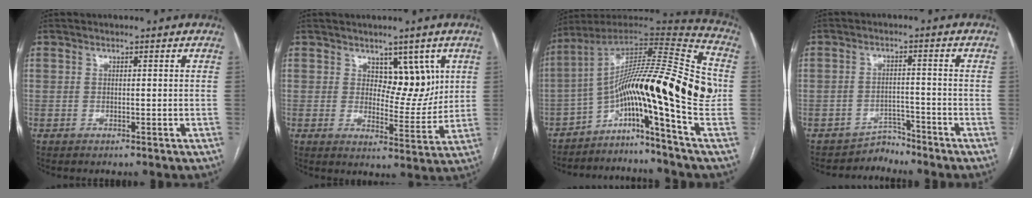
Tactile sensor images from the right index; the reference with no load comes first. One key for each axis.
{"total": 6.6, "fx": 3.1, "fy": 3.6, "fz": 4.6, "tx": -0.053, "ty": -0.003, "tz": 0.051}
{"total": 19.6, "fx": -4.2, "fy": 0.1, "fz": 19.2, "tx": -0.302, "ty": 0.046, "tz": -0.074}
{"total": 3.1, "fx": -2.8, "fy": 0.7, "fz": -1.1, "tx": 0.024, "ty": 0.005, "tz": -0.043}